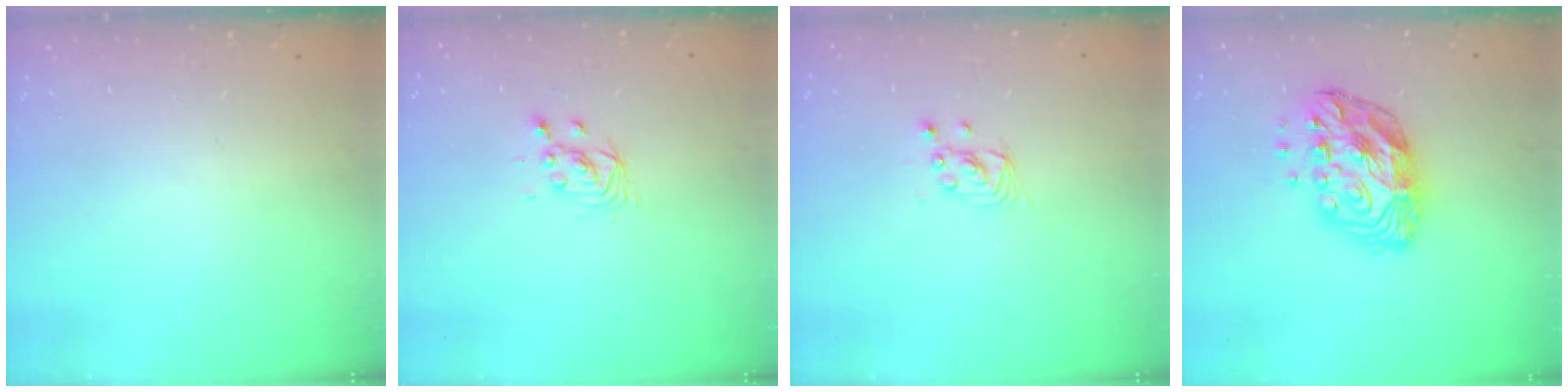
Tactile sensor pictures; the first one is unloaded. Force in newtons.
{"total": 2.9, "press": 2.9, "slide": 0.1}
{"total": 2.5, "press": 2.5, "slide": 0.1}
{"total": 12.5, "press": 12.5, "slide": 0.9}